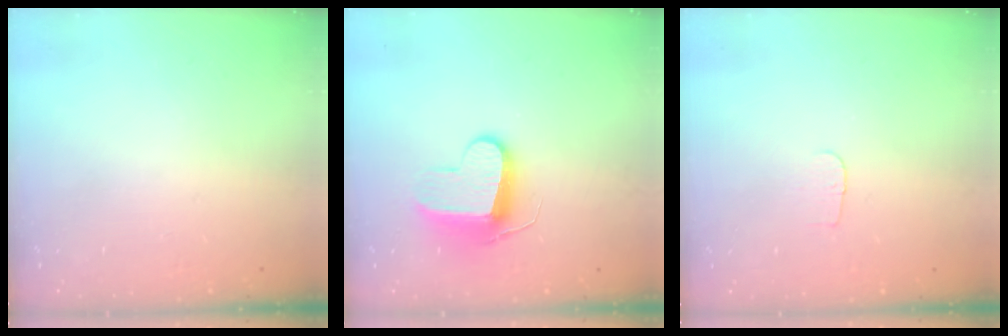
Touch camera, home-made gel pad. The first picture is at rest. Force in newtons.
{"total": 9.4, "press": 9.4, "slide": 0.2}
{"total": 2.9, "press": 2.8, "slide": 0.3}